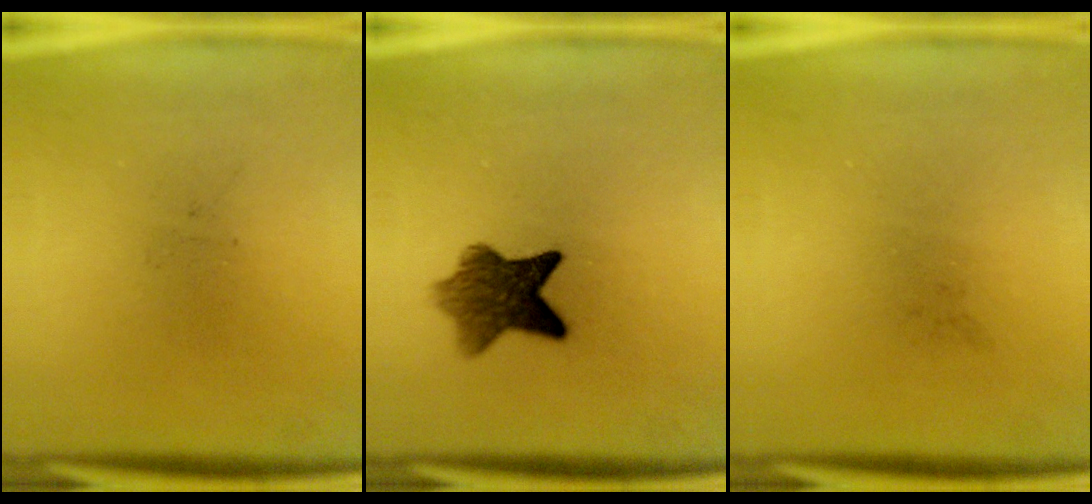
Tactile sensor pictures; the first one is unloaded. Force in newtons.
{"total": 7.2}
{"total": 0.0}